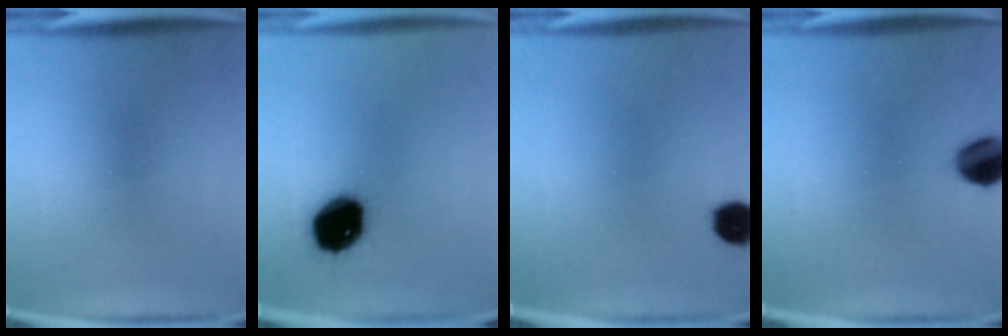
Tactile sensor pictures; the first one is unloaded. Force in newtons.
{"total": 14.9}
{"total": 5.2}
{"total": 9.0}